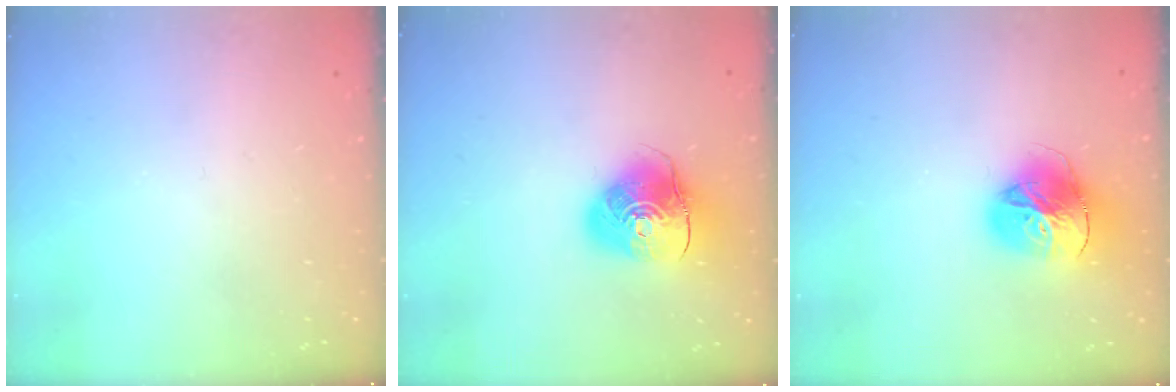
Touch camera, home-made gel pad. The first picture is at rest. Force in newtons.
{"total": 10.8, "press": 10.6, "slide": 1.7}
{"total": 17.1, "press": 17.0, "slide": 1.9}